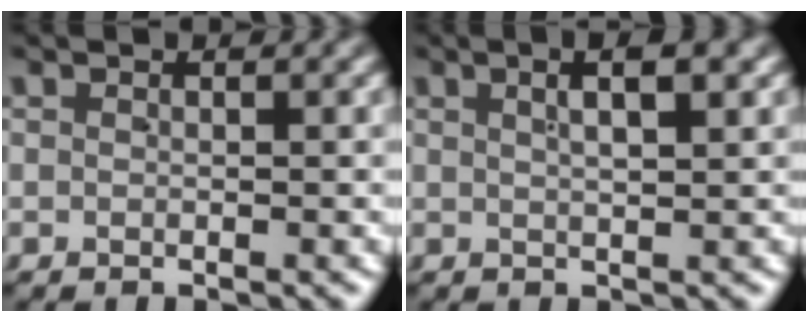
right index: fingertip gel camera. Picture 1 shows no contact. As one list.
[{"total": 2.7, "force": [1.4, -0.1, 2.3], "torque": [-0.025, 0.013, 0.024]}]